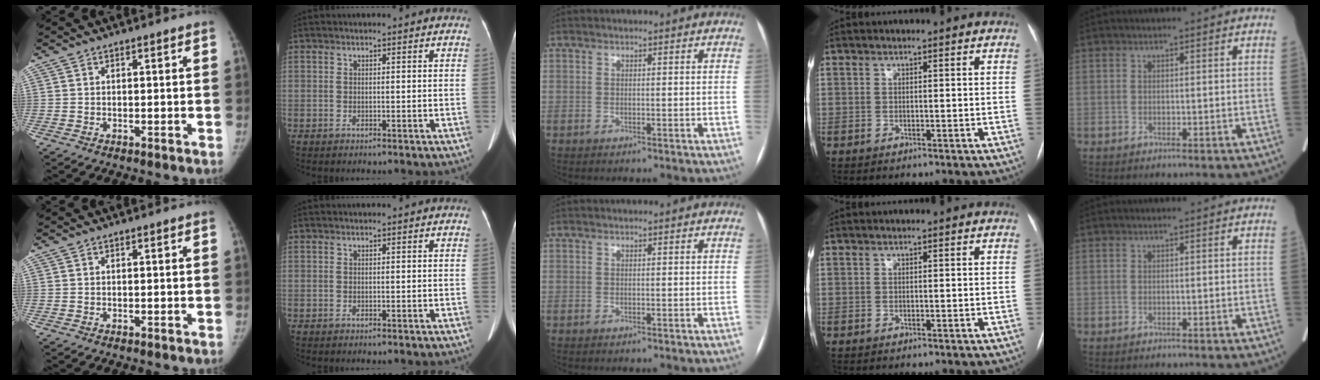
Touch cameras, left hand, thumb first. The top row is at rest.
{}